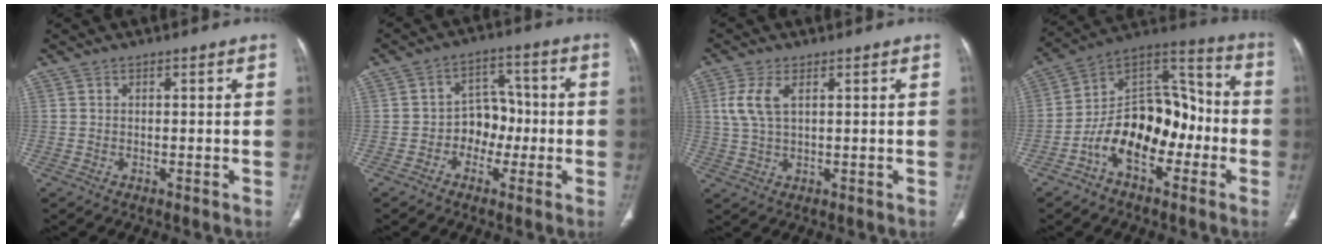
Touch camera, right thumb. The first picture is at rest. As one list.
[{"total": 7.2, "force": [-1.8, 5.8, 3.9], "torque": [-0.011, 0.036, -0.040]}, {"total": 5.4, "force": [1.7, 2.5, 4.5], "torque": [-0.114, 0.004, 0.039]}, {"total": 17.5, "force": [-5.7, 10.5, 12.9], "torque": [-0.173, 0.074, -0.101]}]